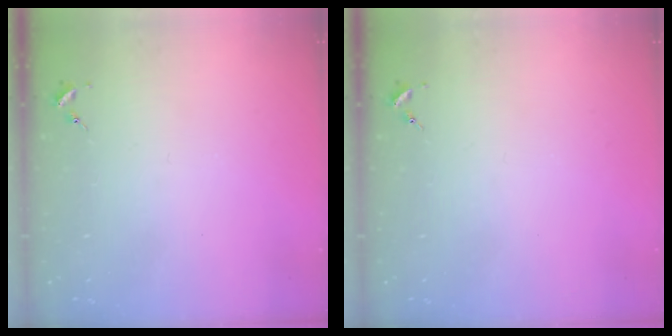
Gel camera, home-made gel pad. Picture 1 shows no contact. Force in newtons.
{"total": 0.0}